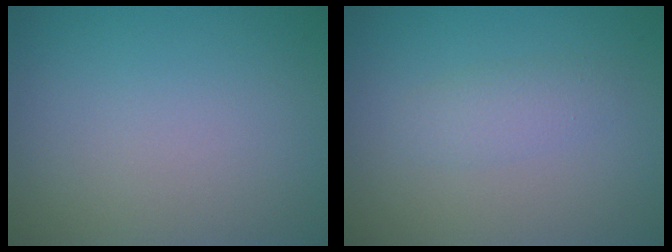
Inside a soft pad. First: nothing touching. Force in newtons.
{"total": 1.6, "press": 1.6, "slide": 0.0}